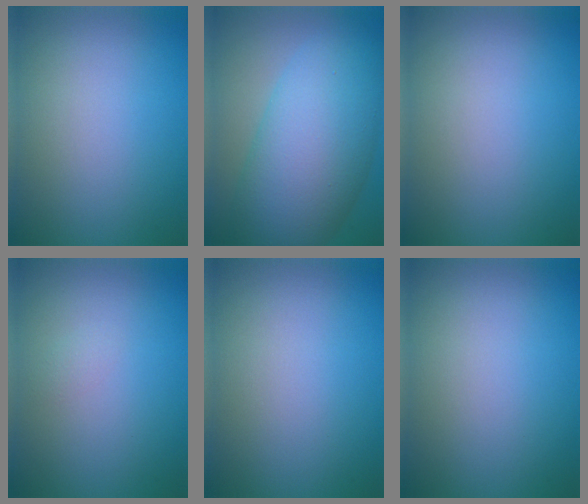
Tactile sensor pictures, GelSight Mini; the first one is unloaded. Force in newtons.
{"total": 11.5, "press": 11.4, "slide": 0.1}
{"total": 0.0}
{"total": 0.5, "press": 0.5, "slide": 0.0}
{"total": 0.0}
{"total": 0.0}